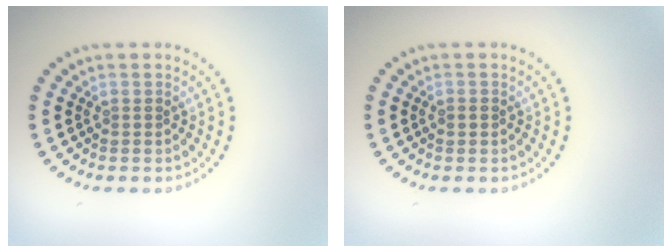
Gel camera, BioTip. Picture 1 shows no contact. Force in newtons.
{"total": 1.0, "press": 1.0, "slide": 0.0}